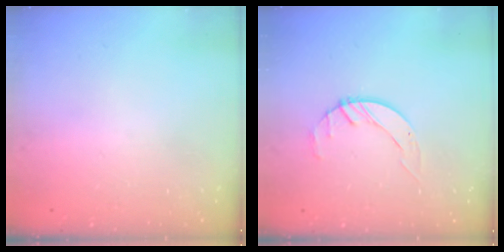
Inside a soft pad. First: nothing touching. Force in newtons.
{"total": 2.1, "press": 2.0, "slide": 0.3}